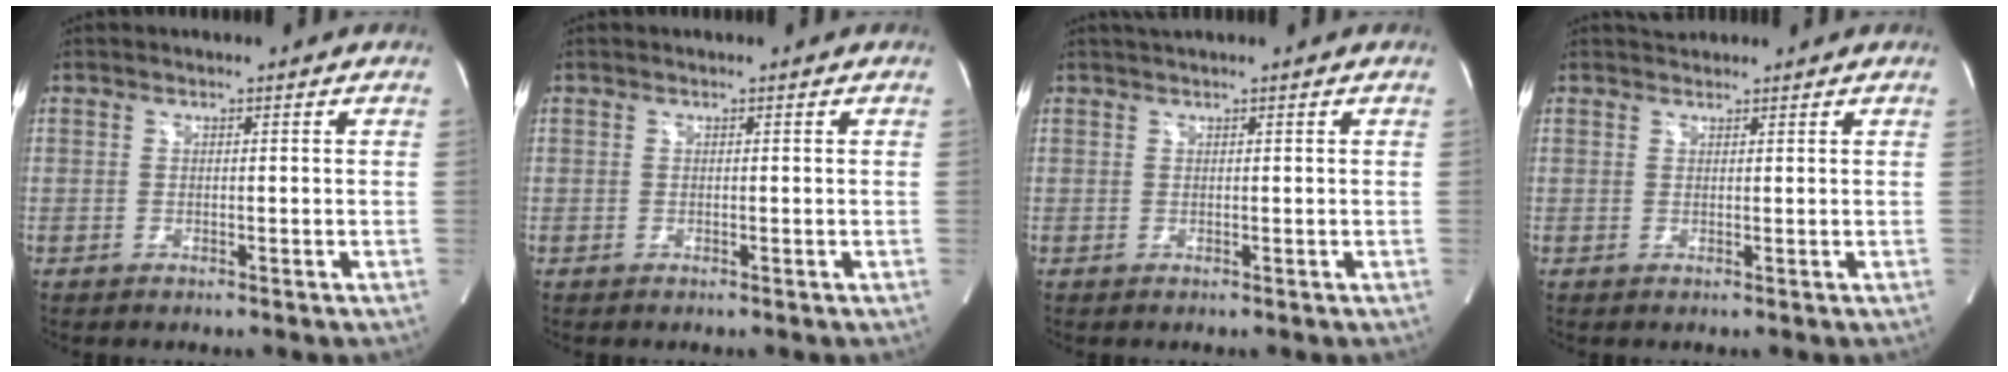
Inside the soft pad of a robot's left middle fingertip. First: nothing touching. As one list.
[{"total": 0.0}, {"total": 1.3, "force": [1.2, -0.3, 0.6], "torque": [-0.009, 0.015, 0.026]}, {"total": 1.8, "force": [1.7, 0.5, 0.1], "torque": [-0.006, 0.019, 0.030]}]